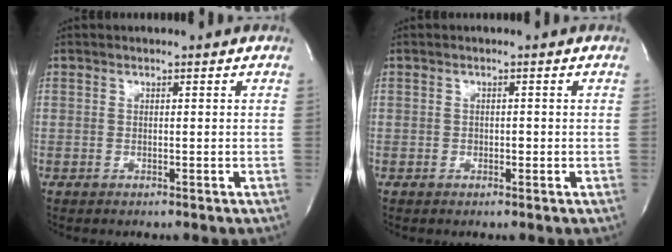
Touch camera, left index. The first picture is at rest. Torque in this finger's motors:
{"motor_torque": [0.09, -0.08, 0.00, 0.00]}